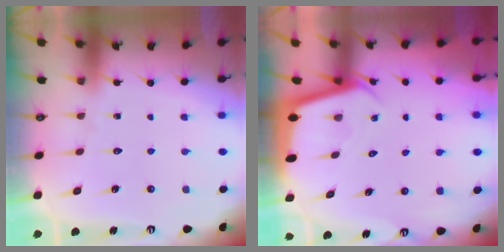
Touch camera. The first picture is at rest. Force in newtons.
{"total": 2.4, "press": 2.4, "slide": 0.1}